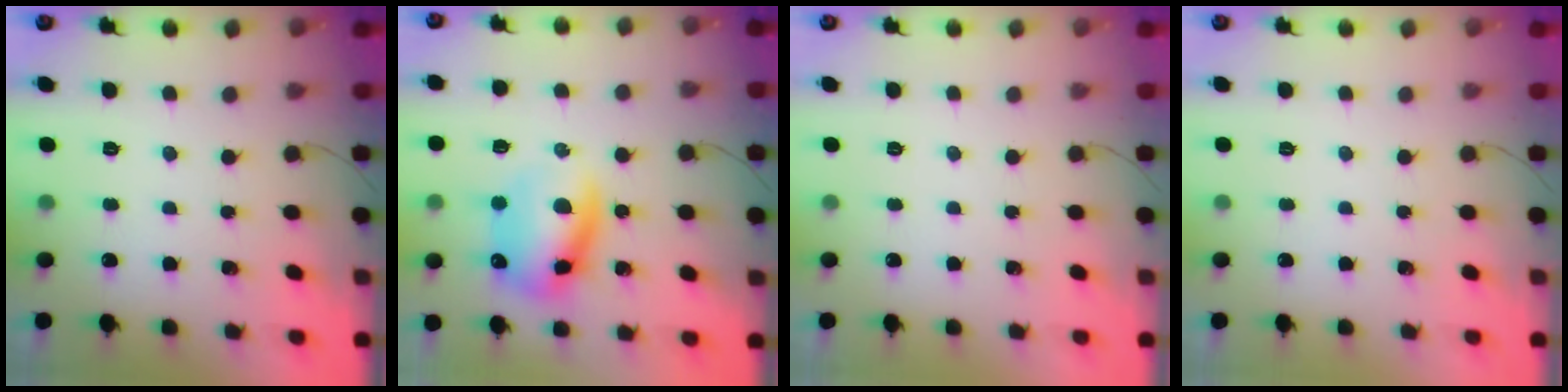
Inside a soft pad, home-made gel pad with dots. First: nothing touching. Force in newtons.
{"total": 12.9, "press": 12.6, "slide": 3.1}
{"total": 0.0}
{"total": 0.0}